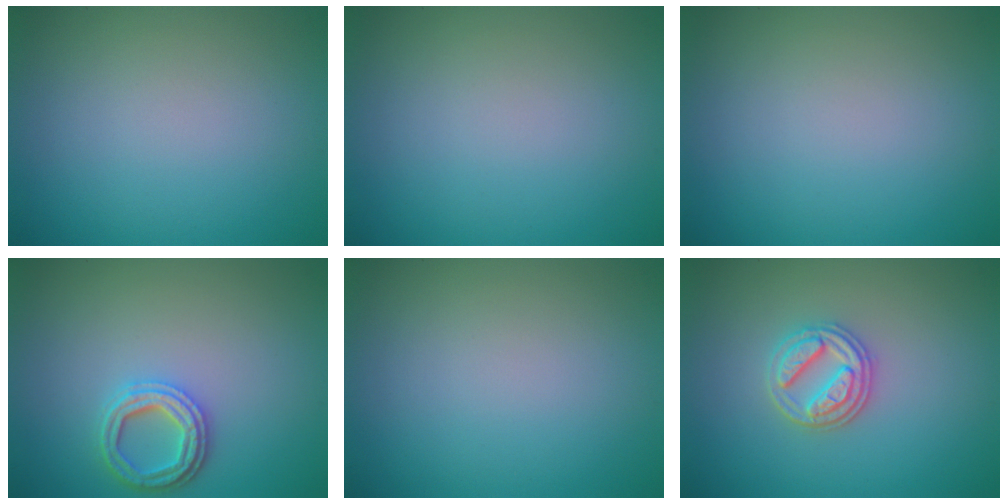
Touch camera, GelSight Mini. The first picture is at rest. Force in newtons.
{"total": 0.0}
{"total": 0.0}
{"total": 3.1, "press": 2.8, "slide": 1.3}
{"total": 0.0}
{"total": 3.3, "press": 3.0, "slide": 1.3}